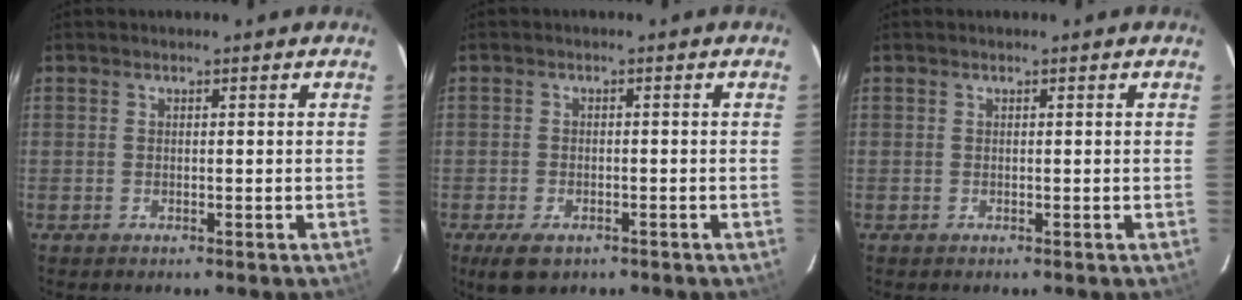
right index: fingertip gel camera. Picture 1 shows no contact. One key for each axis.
{"total": 5.3, "fx": -3.2, "fy": 2.8, "fz": 3.1, "tx": -0.073, "ty": -0.015, "tz": -0.054}
{"total": 0.0}